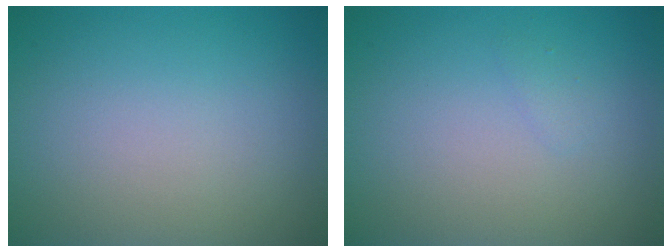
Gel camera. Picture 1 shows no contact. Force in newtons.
{"total": 0.6, "press": 0.6, "slide": 0.0}